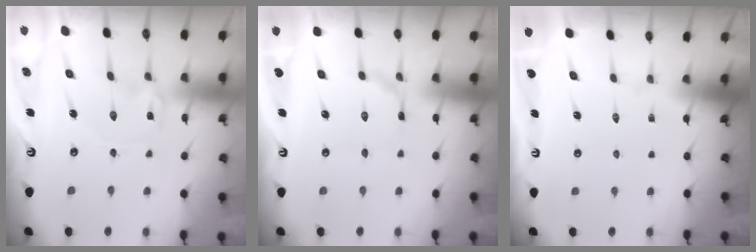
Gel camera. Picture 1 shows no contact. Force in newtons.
{"total": 1.6, "press": 1.6, "slide": 0.1}
{"total": 0.0}